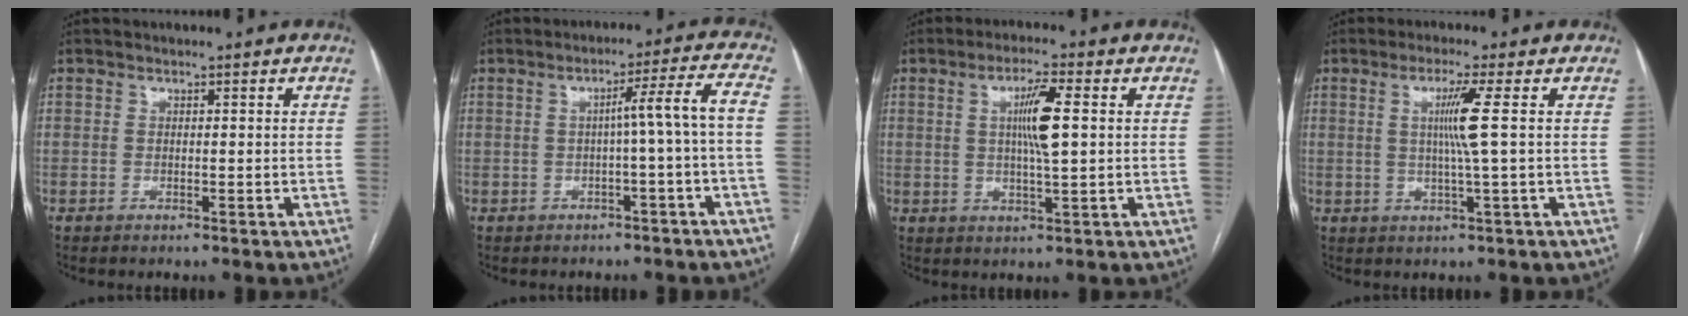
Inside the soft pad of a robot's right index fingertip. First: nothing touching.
{"total": 6.1, "force": [-1.2, -1.2, 5.9], "torque": [-0.084, 0.016, -0.014]}
{"total": 6.5, "force": [1.3, 0.3, 6.4], "torque": [-0.119, 0.001, 0.023]}
{"total": 5.2, "force": [1.0, -1.5, 4.9], "torque": [-0.096, -0.005, 0.021]}